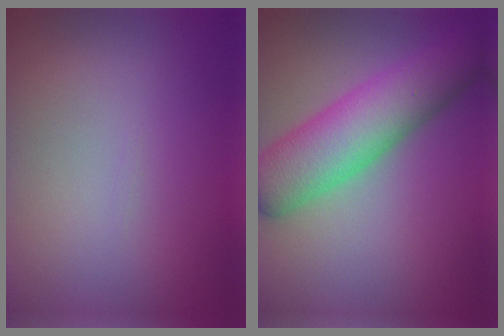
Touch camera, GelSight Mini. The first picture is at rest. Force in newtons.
{"total": 8.3, "press": 8.3, "slide": 0.0}